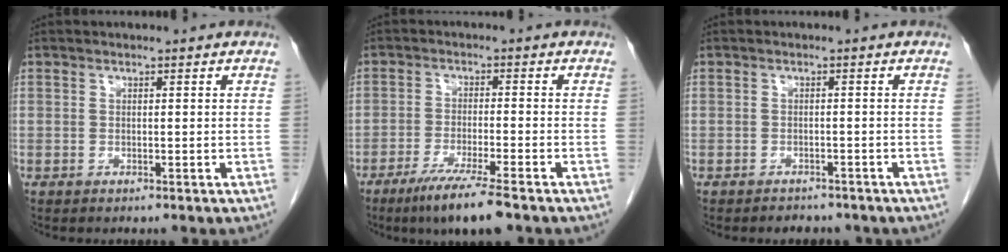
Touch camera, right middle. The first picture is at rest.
{"total": 8.0, "force": [-5.6, -0.1, 5.7], "torque": [-0.103, -0.023, -0.096]}
{"total": 3.7, "force": [-3.2, 1.7, 0.9], "torque": [-0.018, 0.000, -0.035]}